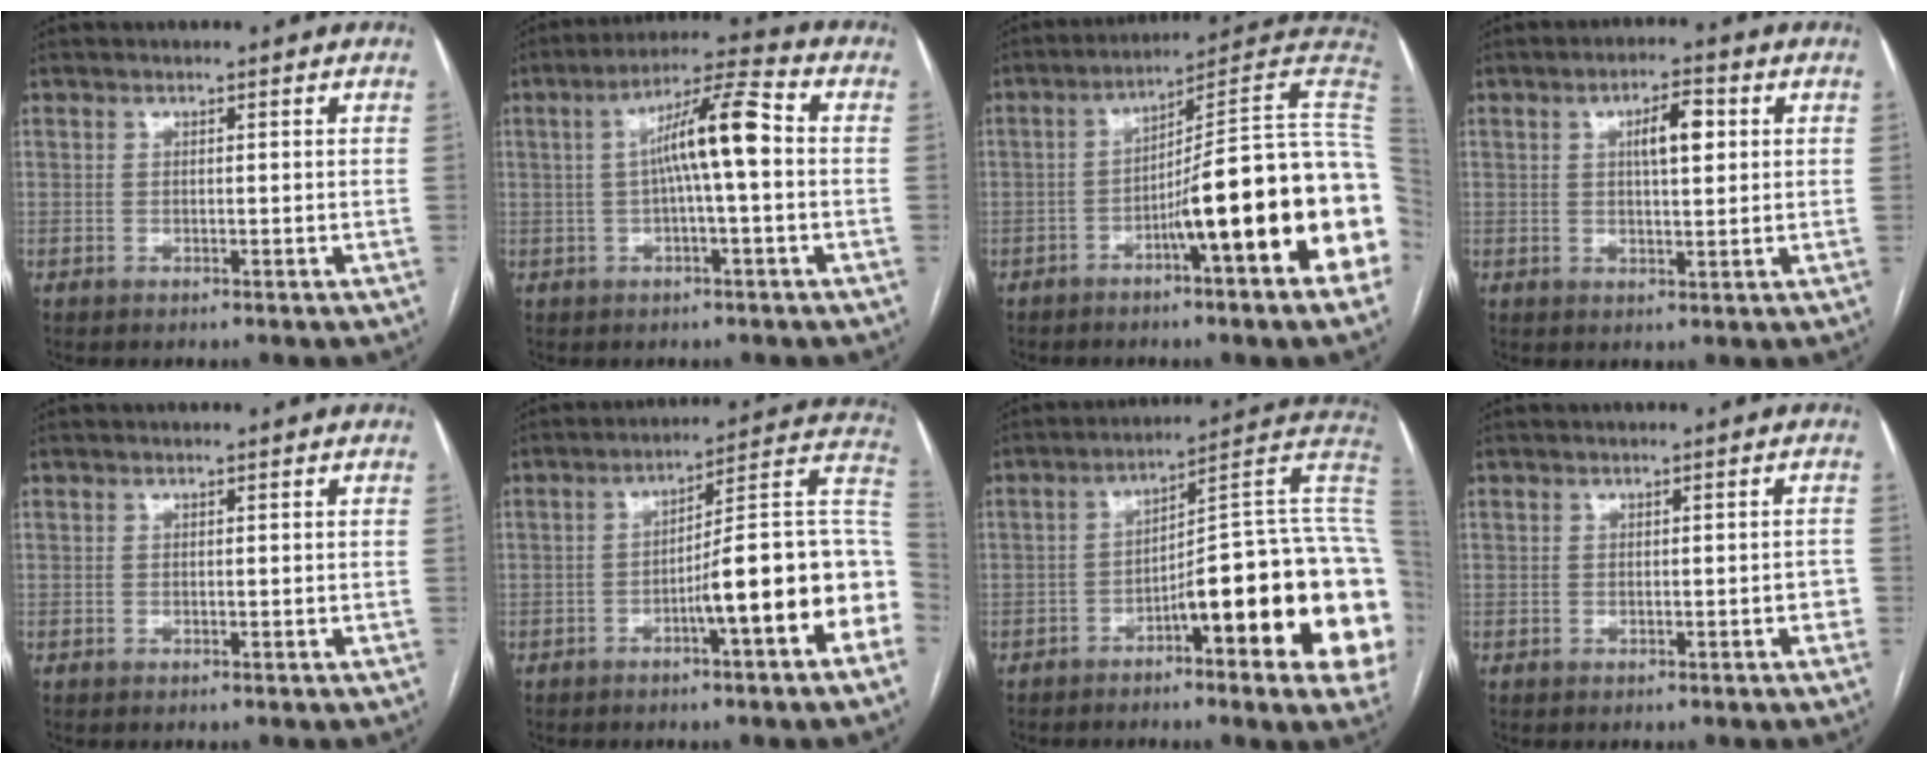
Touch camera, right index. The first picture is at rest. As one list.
[{"total": 9.6, "force": [0.3, 0.8, 9.5], "torque": [-0.167, 0.027, 0.001]}, {"total": 19.2, "force": [-4.0, 0.1, 18.8], "torque": [-0.175, 0.034, -0.056]}, {"total": 5.4, "force": [1.6, 1.5, 5.0], "torque": [-0.085, 0.010, 0.027]}, {"total": 0.0}, {"total": 15.6, "force": [-4.9, 1.5, 14.8], "torque": [-0.171, 0.038, -0.067]}, {"total": 23.2, "force": [-5.2, 3.4, 22.4], "torque": [-0.209, 0.031, -0.067]}, {"total": 1.4, "force": [-0.4, 0.6, 1.2], "torque": [-0.011, 0.008, -0.001]}]